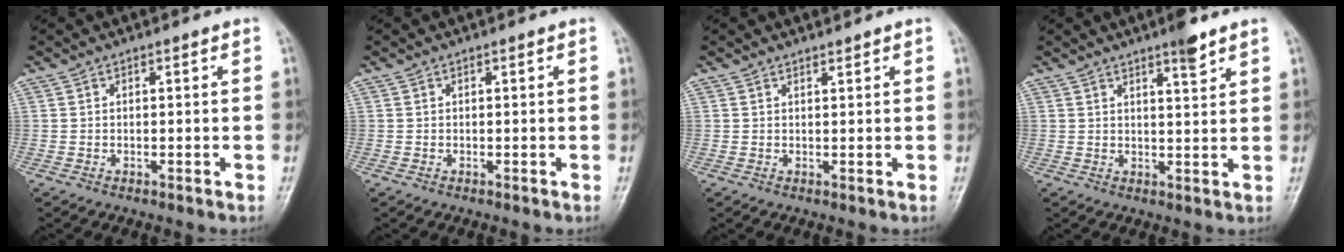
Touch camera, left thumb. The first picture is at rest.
{"total": 0.0}
{"total": 0.8, "force": [0.8, 0.1, 0.1], "torque": [-0.002, -0.008, 0.013]}
{"total": 4.2, "force": [3.0, 0.6, 2.9], "torque": [-0.039, -0.021, 0.046]}